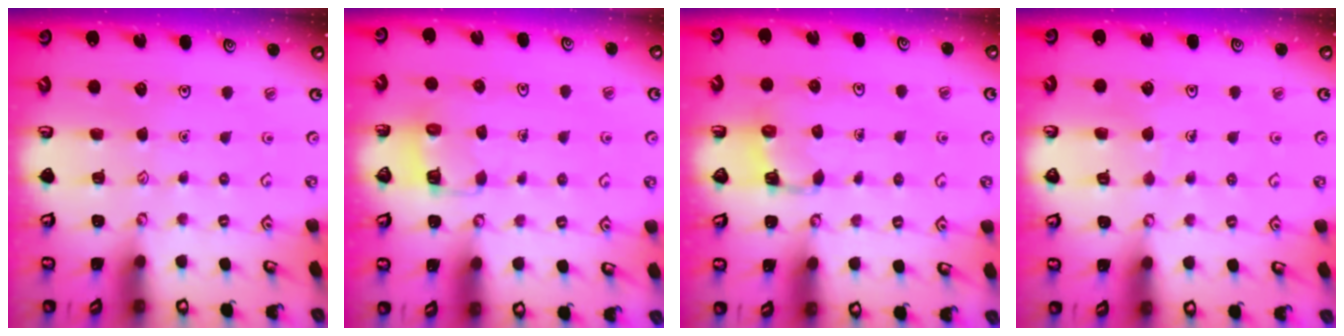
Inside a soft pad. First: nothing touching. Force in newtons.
{"total": 3.6, "press": 3.6, "slide": 0.1}
{"total": 2.1, "press": 2.0, "slide": 0.5}
{"total": 3.6, "press": 3.6, "slide": 0.1}